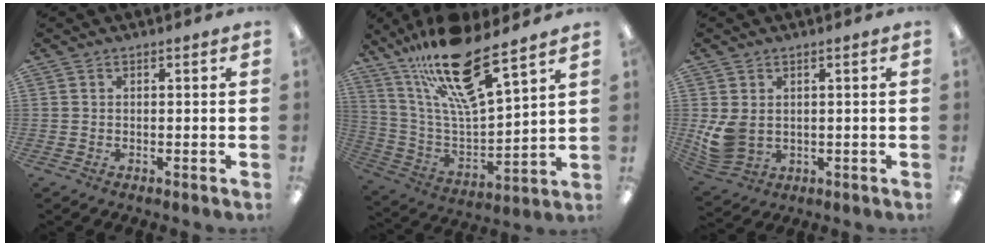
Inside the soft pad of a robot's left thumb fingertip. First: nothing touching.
{"total": 20.9, "force": [15.7, 5.1, 12.8], "torque": [-0.234, -0.099, 0.266]}
{"total": 6.6, "force": [1.1, 4.8, 4.3], "torque": [-0.104, -0.001, 0.026]}